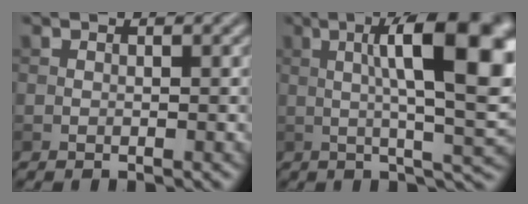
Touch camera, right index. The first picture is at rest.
{"total": 13.7, "force": [2.3, 3.6, 13.0], "torque": [-0.173, 0.005, 0.032]}